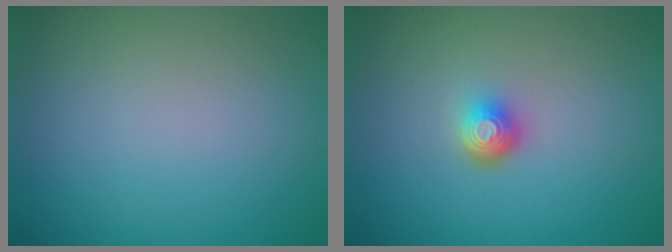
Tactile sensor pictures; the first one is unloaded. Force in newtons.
{"total": 2.1, "press": 1.5, "slide": 1.5}